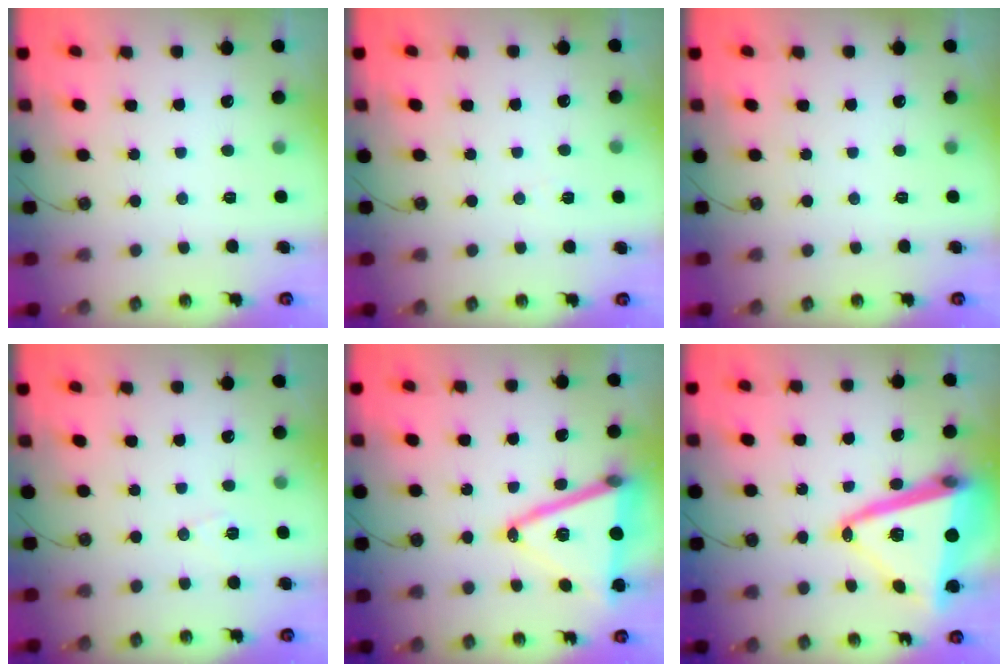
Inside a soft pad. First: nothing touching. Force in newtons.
{"total": 3.3, "press": 2.7, "slide": 1.9}
{"total": 0.0}
{"total": 6.7, "press": 6.1, "slide": 2.9}
{"total": 18.5, "press": 18.1, "slide": 4.0}
{"total": 21.0, "press": 20.8, "slide": 2.6}